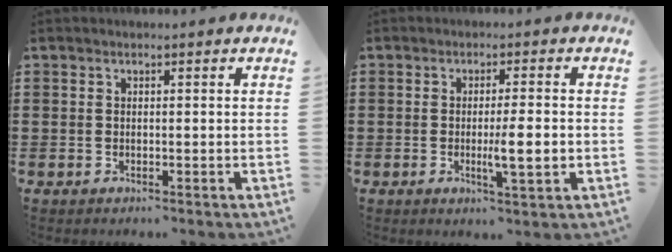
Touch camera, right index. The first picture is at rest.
{"total": 5.1, "force": [-0.8, 0.5, 5.1], "torque": [-0.085, -0.005, -0.014]}